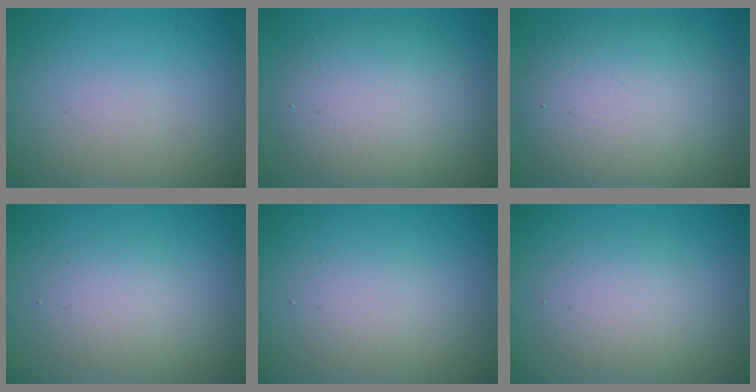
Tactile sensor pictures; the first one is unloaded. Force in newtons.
{"total": 6.1, "press": 6.1, "slide": 0.2}
{"total": 8.5, "press": 8.5, "slide": 0.3}
{"total": 2.6, "press": 2.6, "slide": 0.3}
{"total": 2.0, "press": 2.0, "slide": 0.2}
{"total": 3.1, "press": 3.1, "slide": 0.1}